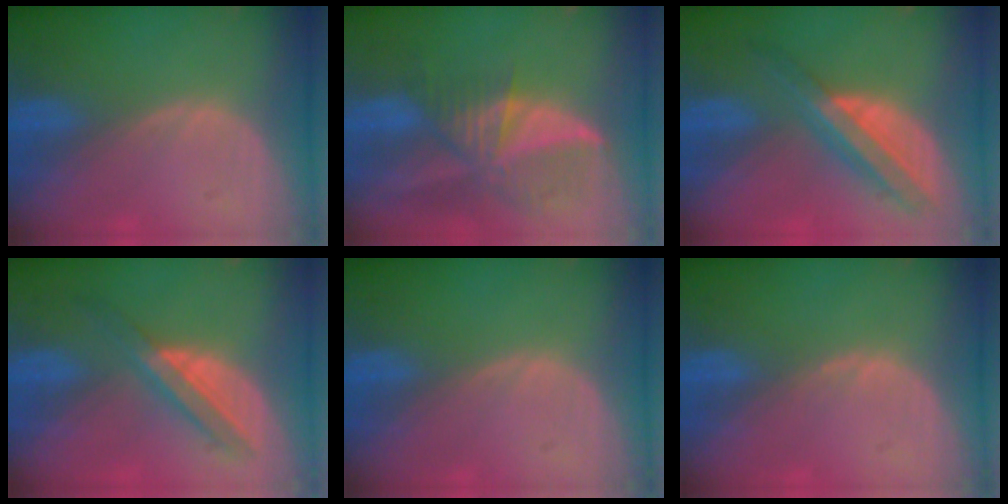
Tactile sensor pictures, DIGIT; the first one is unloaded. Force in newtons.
{"total": 9.5, "press": 8.3, "slide": 4.6}
{"total": 8.1, "press": 6.8, "slide": 4.3}
{"total": 5.7, "press": 5.6, "slide": 1.3}
{"total": 0.0}
{"total": 0.6, "press": 0.5, "slide": 0.3}